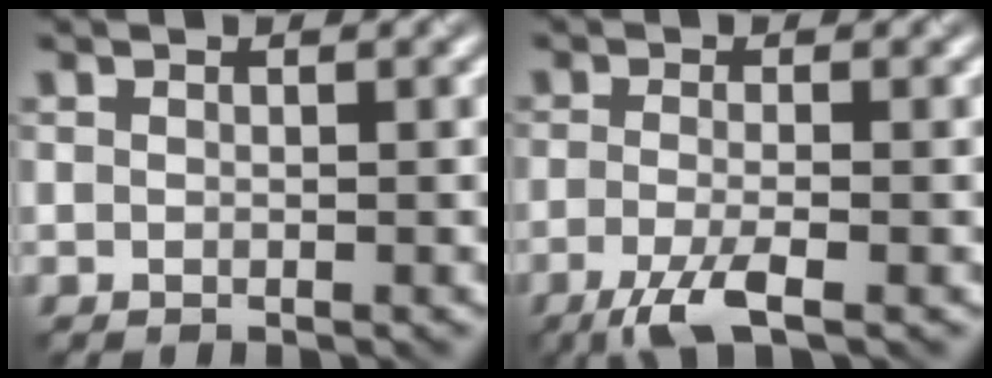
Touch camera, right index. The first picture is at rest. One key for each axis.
{"total": 3.6, "fx": -2.1, "fy": 0.7, "fz": 2.9, "tx": -0.063, "ty": -0.002, "tz": -0.048}